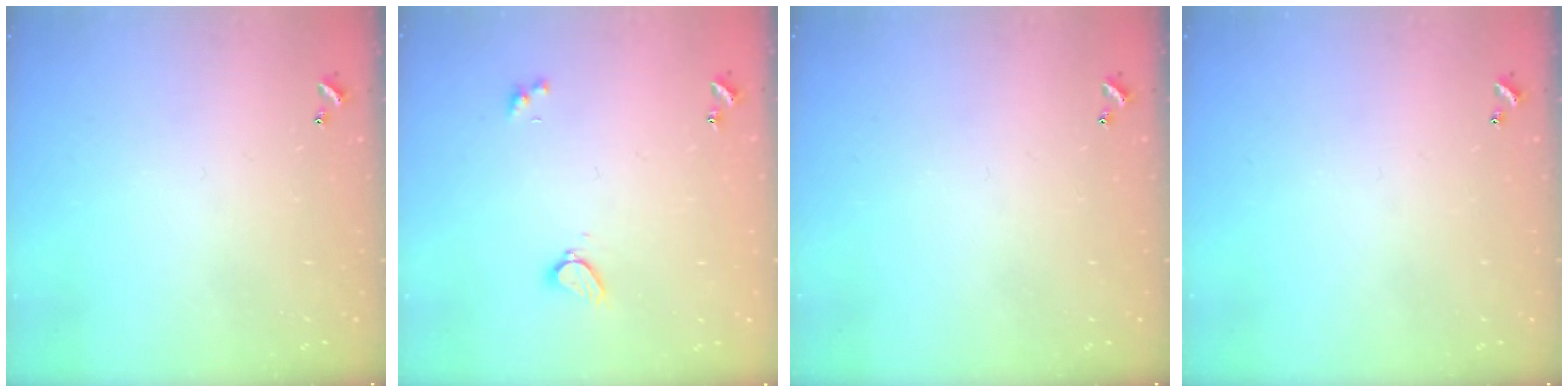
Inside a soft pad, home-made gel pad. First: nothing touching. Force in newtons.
{"total": 2.3, "press": 2.3, "slide": 0.3}
{"total": 0.0}
{"total": 0.0}